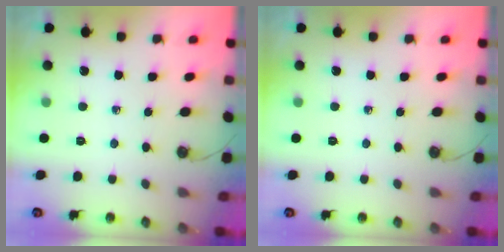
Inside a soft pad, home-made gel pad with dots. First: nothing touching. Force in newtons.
{"total": 0.0}